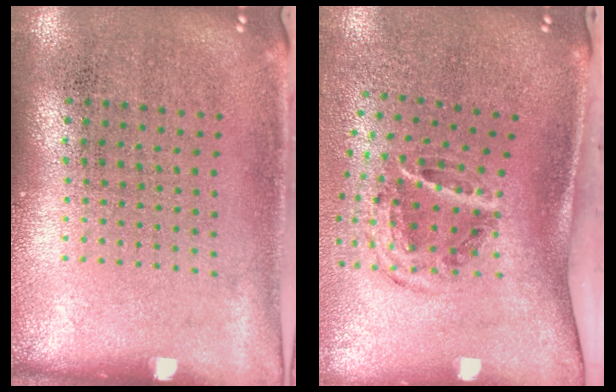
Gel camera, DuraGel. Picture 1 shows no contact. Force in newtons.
{"total": 2.1, "press": 1.2, "slide": 1.7}